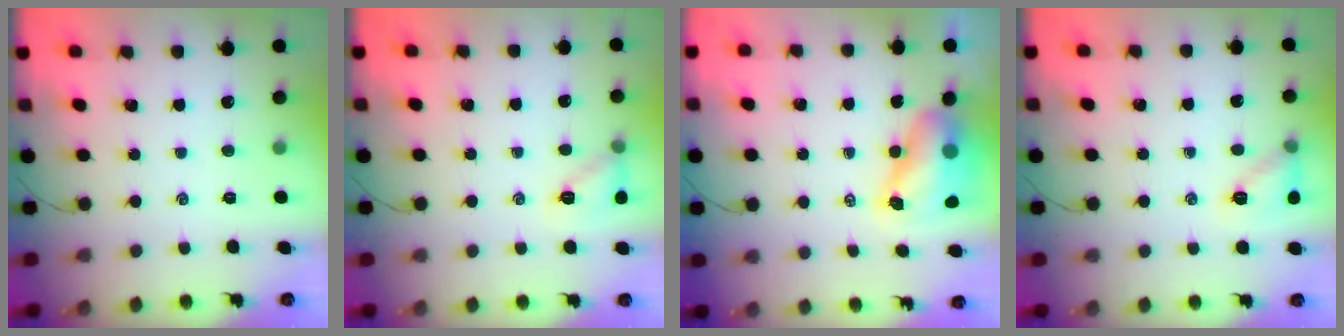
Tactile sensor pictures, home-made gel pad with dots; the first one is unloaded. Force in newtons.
{"total": 9.2, "press": 9.0, "slide": 1.5}
{"total": 8.4, "press": 8.2, "slide": 1.7}
{"total": 9.4, "press": 9.4, "slide": 0.7}